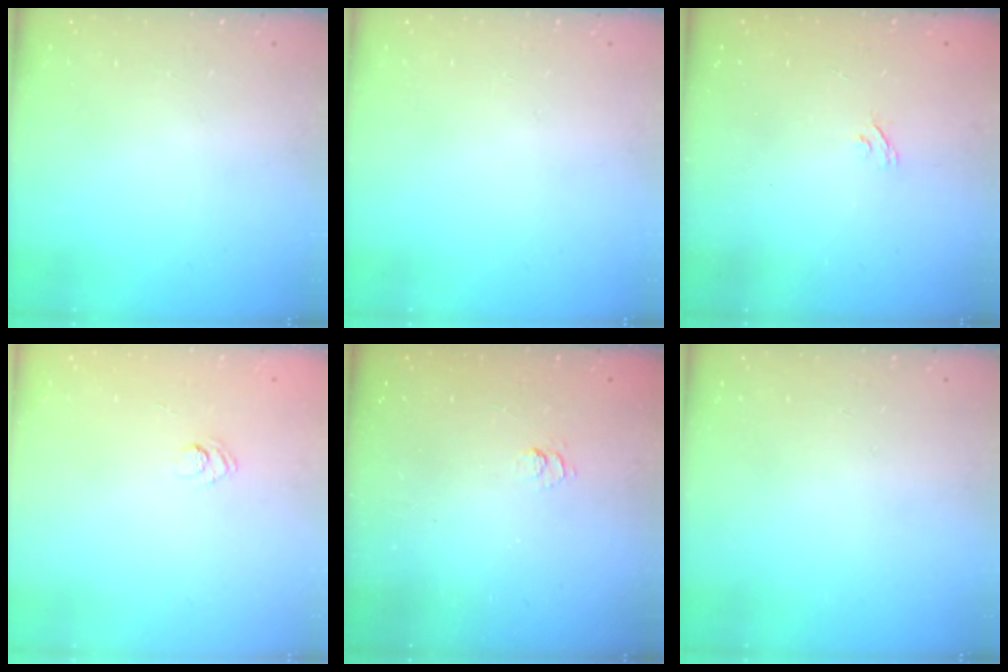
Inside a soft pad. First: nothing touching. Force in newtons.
{"total": 0.0}
{"total": 2.2, "press": 1.9, "slide": 1.1}
{"total": 3.3, "press": 3.1, "slide": 1.1}
{"total": 2.7, "press": 2.2, "slide": 1.5}
{"total": 0.0}